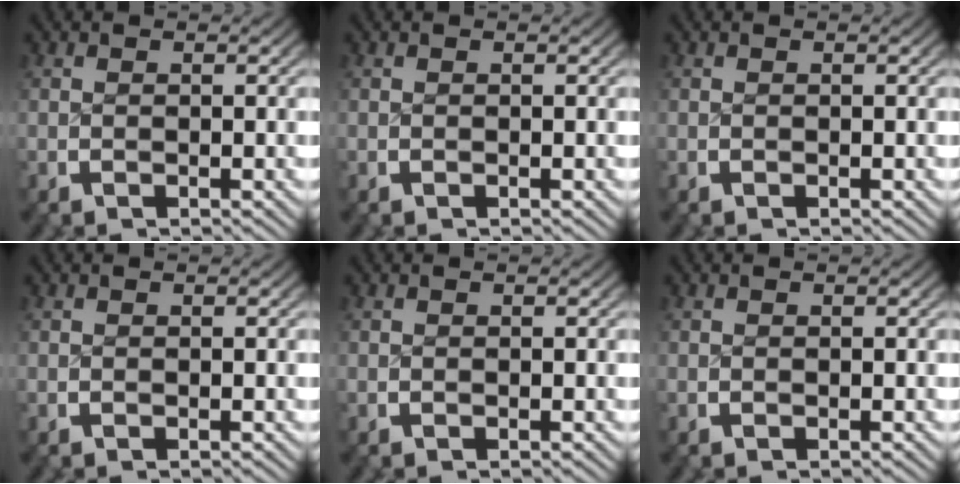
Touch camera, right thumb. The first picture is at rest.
{"total": 0.0}
{"total": 0.0}
{"total": 0.0}
{"total": 0.0}
{"total": 0.0}